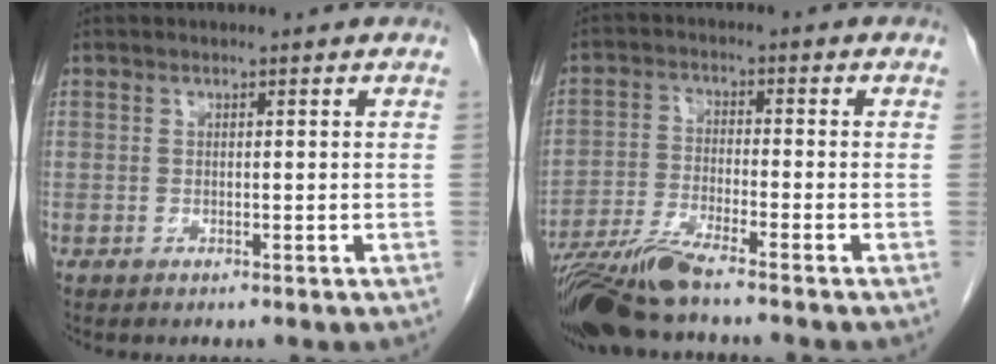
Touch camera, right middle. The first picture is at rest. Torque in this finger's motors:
{"motor_torque": [1.13, -1.01, 0.14, 0.04]}